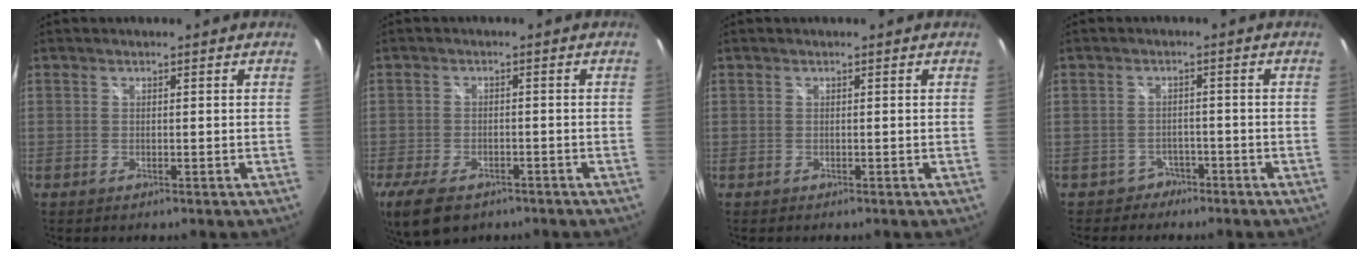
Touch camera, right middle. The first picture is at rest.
{"total": 9.4, "force": [-6.3, 4.7, 5.2], "torque": [-0.127, -0.027, -0.108]}
{"total": 0.0}
{"total": 3.1, "force": [-2.2, 2.2, -0.5], "torque": [0.007, 0.018, -0.034]}